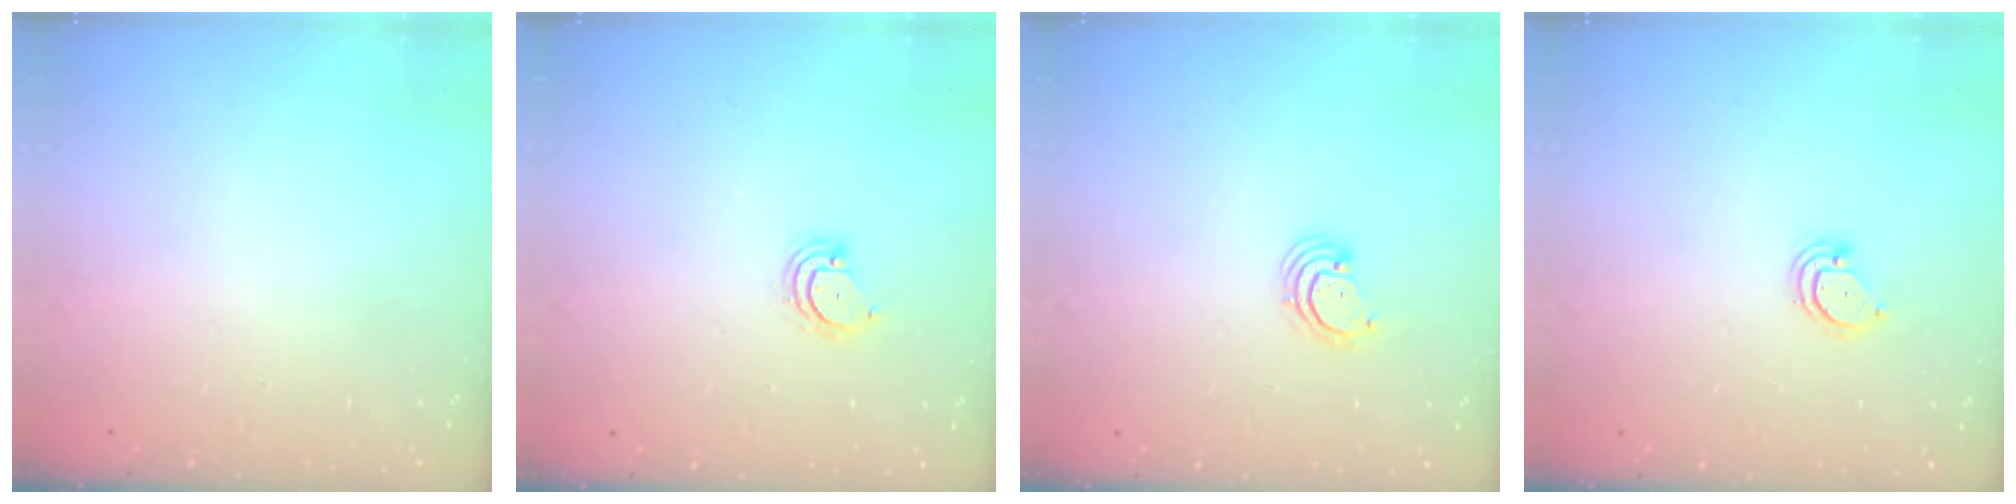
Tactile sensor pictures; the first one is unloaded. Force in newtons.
{"total": 2.3, "press": 2.3, "slide": 0.2}
{"total": 2.7, "press": 2.7, "slide": 0.3}
{"total": 3.0, "press": 3.0, "slide": 0.2}